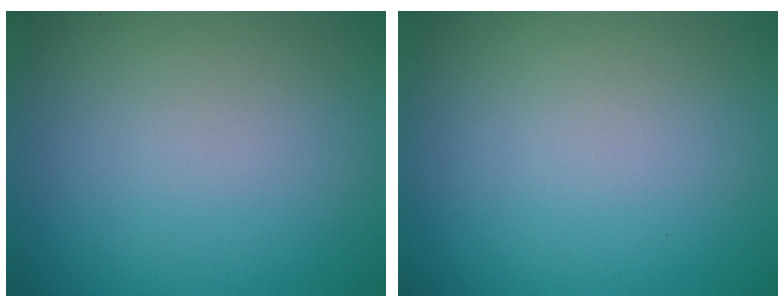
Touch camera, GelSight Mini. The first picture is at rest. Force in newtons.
{"total": 0.0}